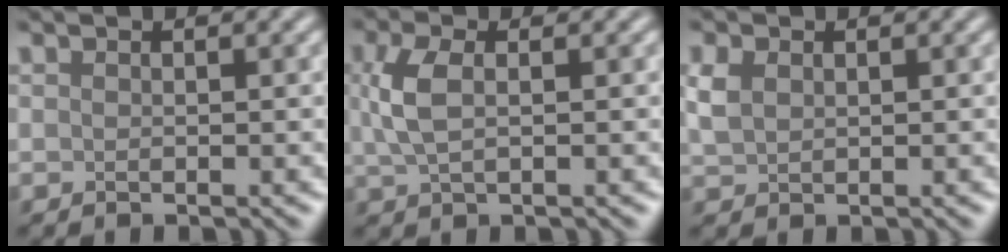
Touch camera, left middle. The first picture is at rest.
{"total": 3.2, "force": [0.7, 1.6, 2.7], "torque": [-0.067, 0.005, 0.013]}
{"total": 2.1, "force": [0.7, 1.5, 1.2], "torque": [-0.030, 0.004, 0.016]}